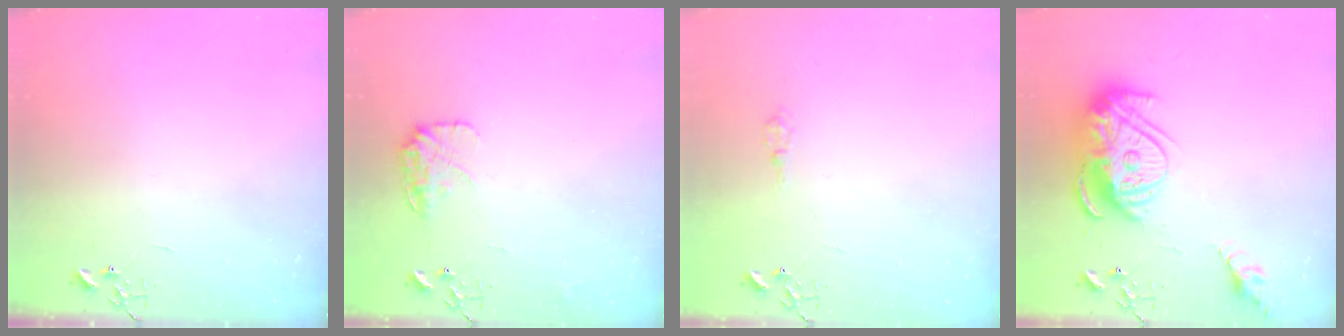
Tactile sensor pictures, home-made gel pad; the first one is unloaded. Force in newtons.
{"total": 11.4, "press": 11.3, "slide": 0.4}
{"total": 6.5, "press": 6.4, "slide": 0.8}
{"total": 17.6, "press": 17.5, "slide": 1.6}